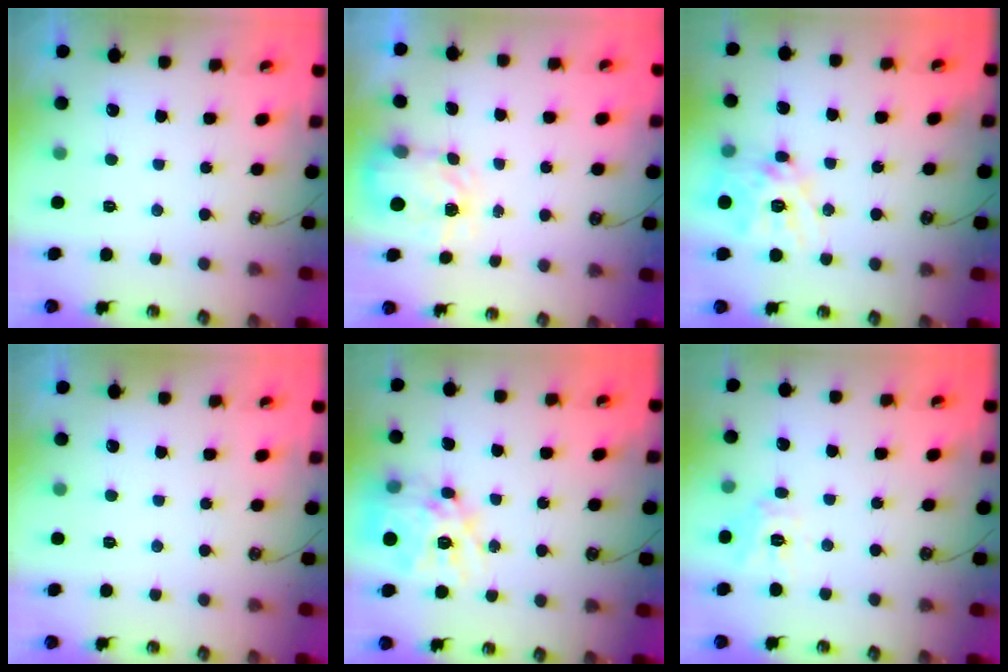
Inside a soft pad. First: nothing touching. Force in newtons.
{"total": 4.0, "press": 3.9, "slide": 0.7}
{"total": 14.9, "press": 14.8, "slide": 1.3}
{"total": 0.0}
{"total": 16.4, "press": 16.3, "slide": 1.6}
{"total": 9.1, "press": 9.0, "slide": 0.7}